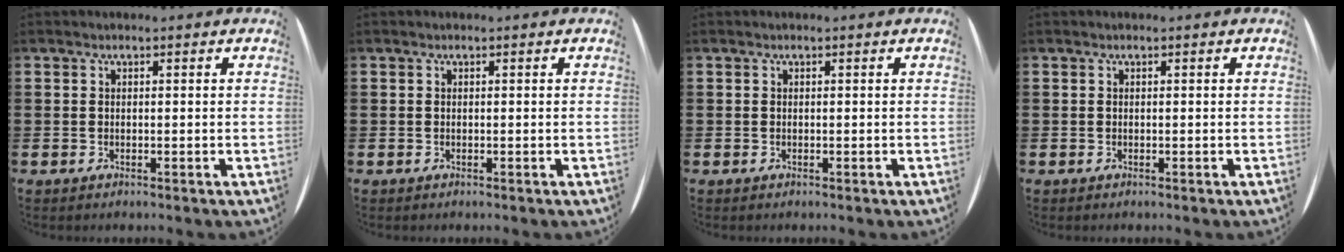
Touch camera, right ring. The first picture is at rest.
{"total": 0.0}
{"total": 0.0}
{"total": 0.0}